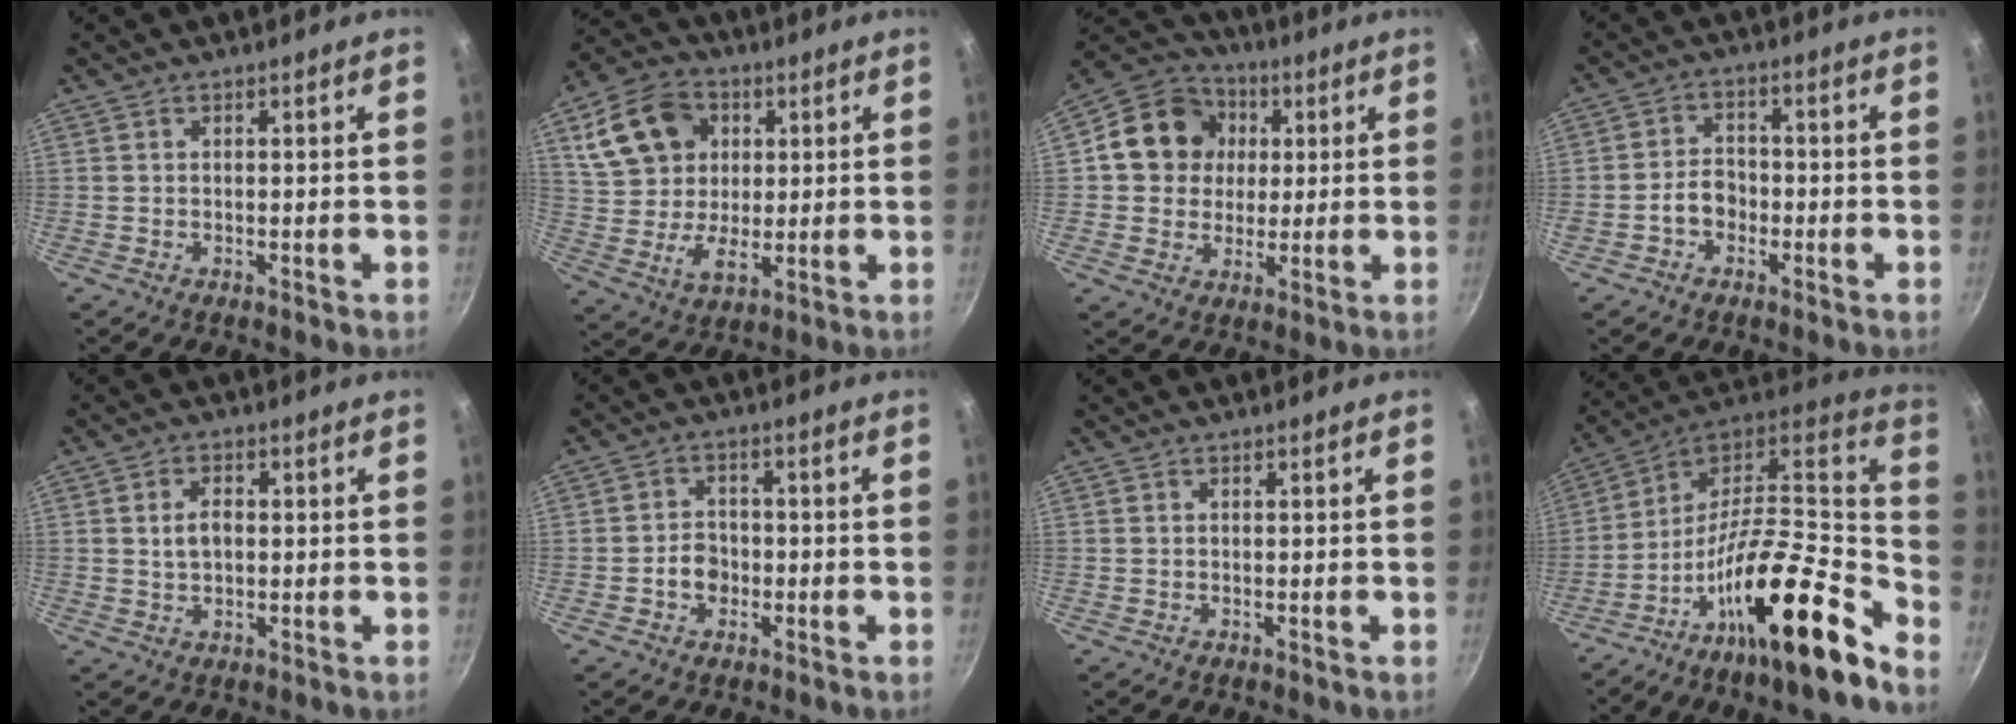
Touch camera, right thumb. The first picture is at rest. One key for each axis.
{"total": 16.2, "fx": 5.3, "fy": 12.3, "fz": 9.1, "tx": -0.147, "ty": 0.001, "tz": 0.096}
{"total": 13.8, "fx": 2.5, "fy": 12.3, "fz": 5.8, "tx": -0.072, "ty": 0.016, "tz": 0.030}
{"total": 4.7, "fx": -1.7, "fy": 3.5, "fz": 2.5, "tx": -0.022, "ty": 0.023, "tz": -0.034}
{"total": 4.5, "fx": 0.5, "fy": 3.0, "fz": 3.3, "tx": -0.042, "ty": 0.007, "tz": 0.008}
{"total": 4.4, "fx": -1.3, "fy": 3.6, "fz": 2.2, "tx": -0.013, "ty": 0.014, "tz": -0.024}
{"total": 0.0}
{"total": 26.4, "fx": -15.0, "fy": 7.6, "fz": 20.4, "tx": -0.262, "ty": 0.082, "tz": -0.273}